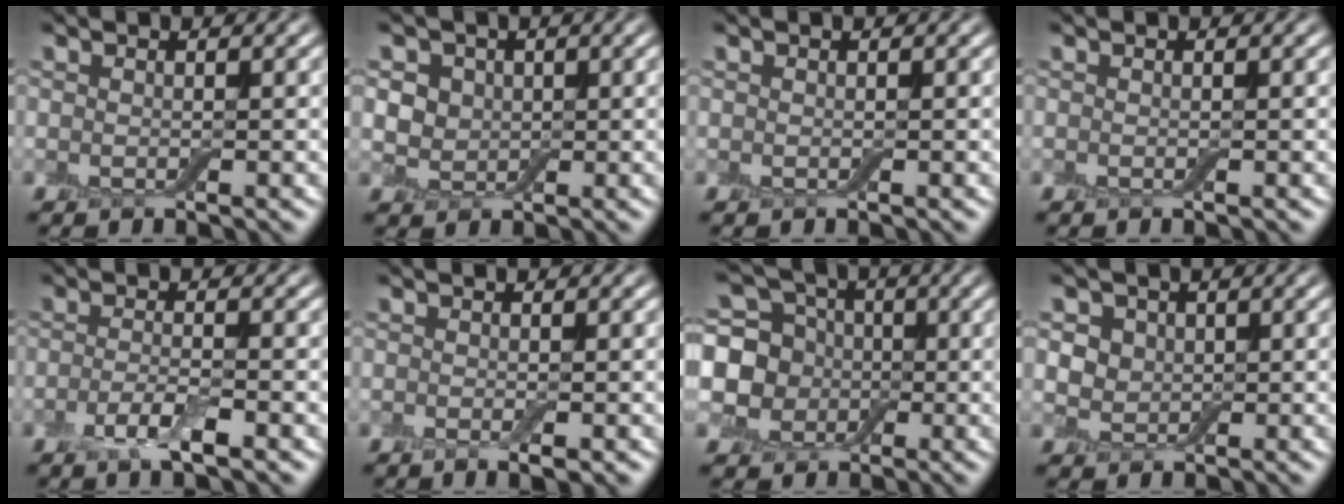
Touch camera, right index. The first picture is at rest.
{"total": 4.1, "force": [1.1, 3.5, 1.9], "torque": [-0.036, 0.010, 0.008]}
{"total": 0.0}
{"total": 0.0}
{"total": 2.8, "force": [-1.3, 0.7, 2.4], "torque": [-0.050, 0.000, -0.030]}
{"total": 1.6, "force": [-0.5, 0.4, 1.4], "torque": [-0.020, -0.007, -0.009]}
{"total": 6.6, "force": [-0.5, 5.8, 3.0], "torque": [-0.058, -0.003, -0.030]}
{"total": 4.4, "force": [1.5, 3.5, 2.0], "torque": [-0.043, 0.011, 0.014]}